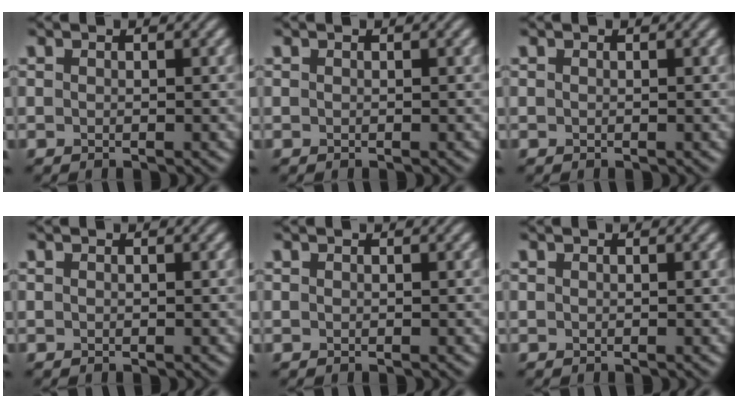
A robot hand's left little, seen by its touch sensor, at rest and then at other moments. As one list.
[{"total": 0.0}, {"total": 0.0}, {"total": 0.0}, {"total": 0.0}, {"total": 0.0}]